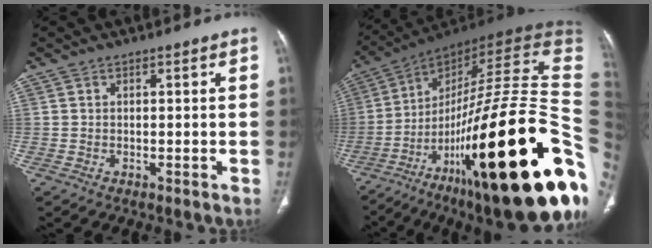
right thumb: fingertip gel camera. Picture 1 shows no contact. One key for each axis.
{"total": 46.2, "fx": -10.2, "fy": 12.0, "fz": 43.5, "tx": -0.576, "ty": 0.054, "tz": -0.159}